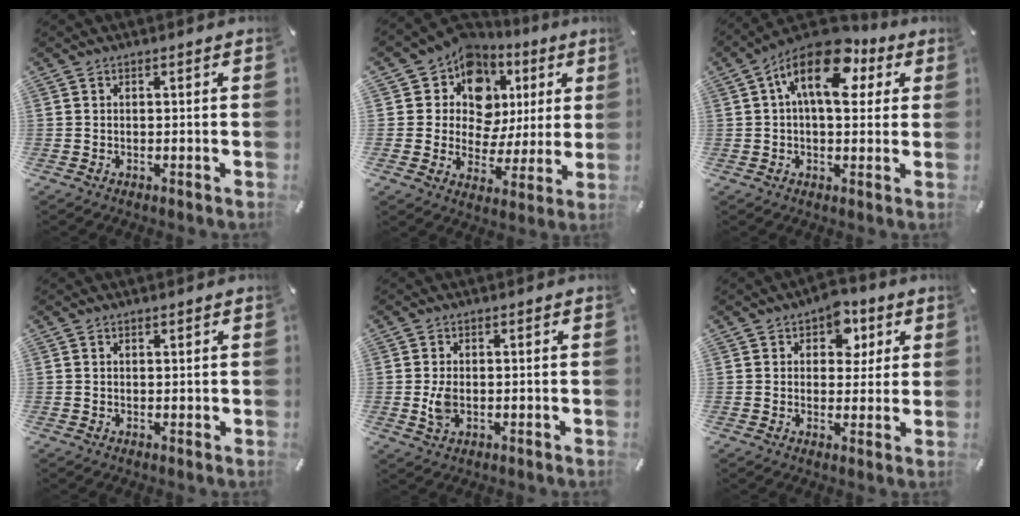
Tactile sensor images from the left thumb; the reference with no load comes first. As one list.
[{"total": 12.0, "force": [4.9, 10.4, 3.5], "torque": [-0.059, -0.038, 0.094]}, {"total": 15.8, "force": [5.9, 8.1, 12.2], "torque": [-0.201, -0.020, 0.099]}, {"total": 0.9, "force": [0.5, 0.7, 0.3], "torque": [-0.006, 0.002, 0.009]}, {"total": 4.0, "force": [-0.2, 2.5, 3.2], "torque": [-0.072, -0.007, -0.010]}, {"total": 8.1, "force": [3.3, 6.0, 4.3], "torque": [-0.043, -0.005, 0.051]}]